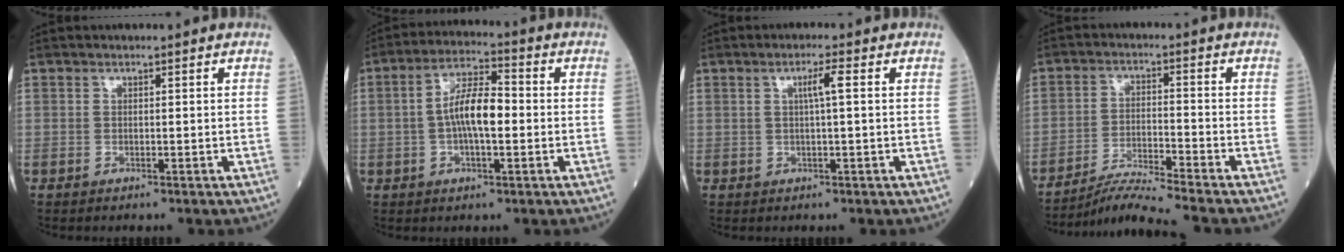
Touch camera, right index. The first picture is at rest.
{"total": 8.0, "force": [-0.4, 2.2, 7.6], "torque": [-0.152, 0.014, -0.013]}
{"total": 2.8, "force": [0.5, -0.2, 2.7], "torque": [-0.050, 0.002, 0.008]}
{"total": 8.2, "force": [-7.5, -2.0, 2.7], "torque": [-0.047, -0.020, -0.130]}